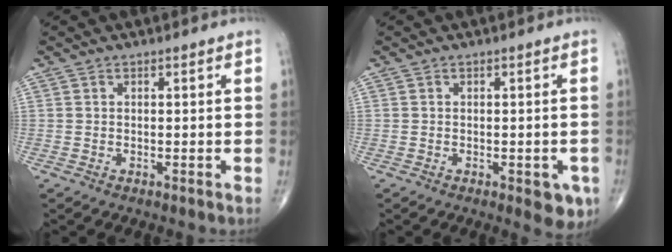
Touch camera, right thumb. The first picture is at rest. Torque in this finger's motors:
{"motor_torque": [0.70, 0.57, -0.11, -0.11, 0.09]}